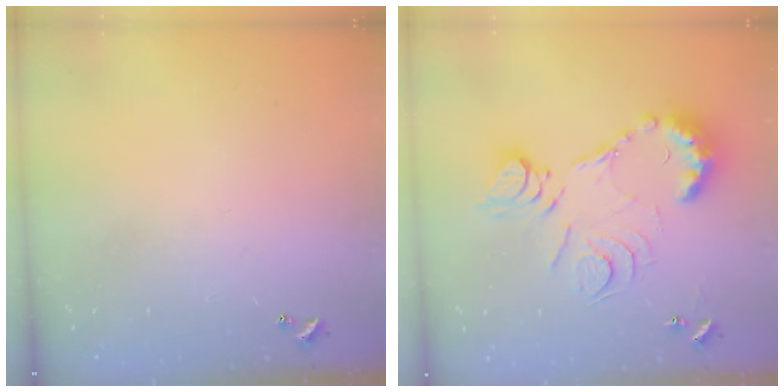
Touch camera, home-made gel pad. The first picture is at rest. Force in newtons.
{"total": 15.7, "press": 15.6, "slide": 1.0}